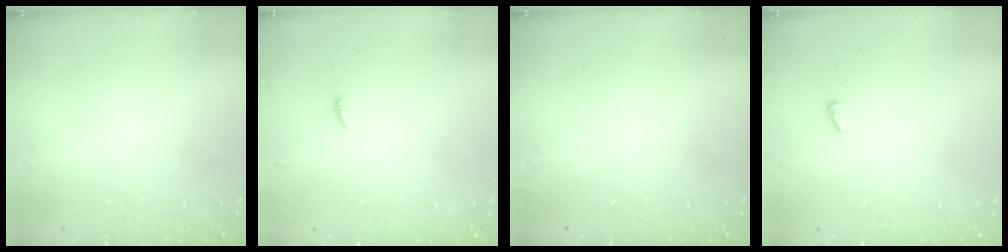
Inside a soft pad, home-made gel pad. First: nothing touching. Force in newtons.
{"total": 3.0, "press": 2.9, "slide": 0.8}
{"total": 0.0}
{"total": 4.4, "press": 2.2, "slide": 3.9}